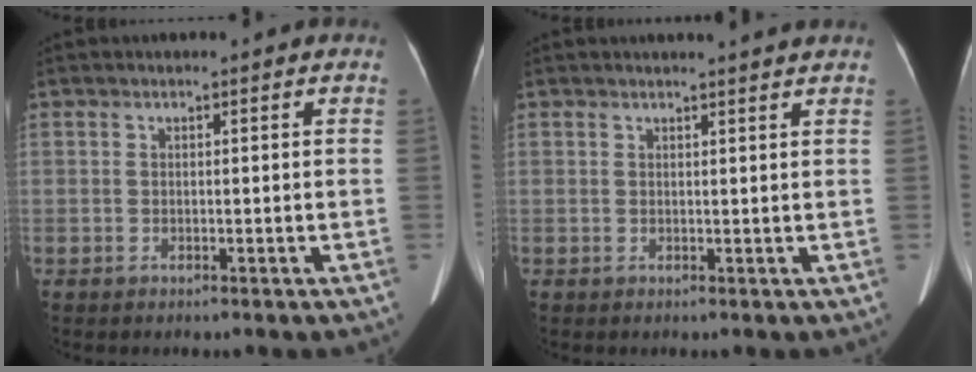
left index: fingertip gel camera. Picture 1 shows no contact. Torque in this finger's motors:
{"motor_torque": [-0.08, -0.54, -0.03, 0.00]}